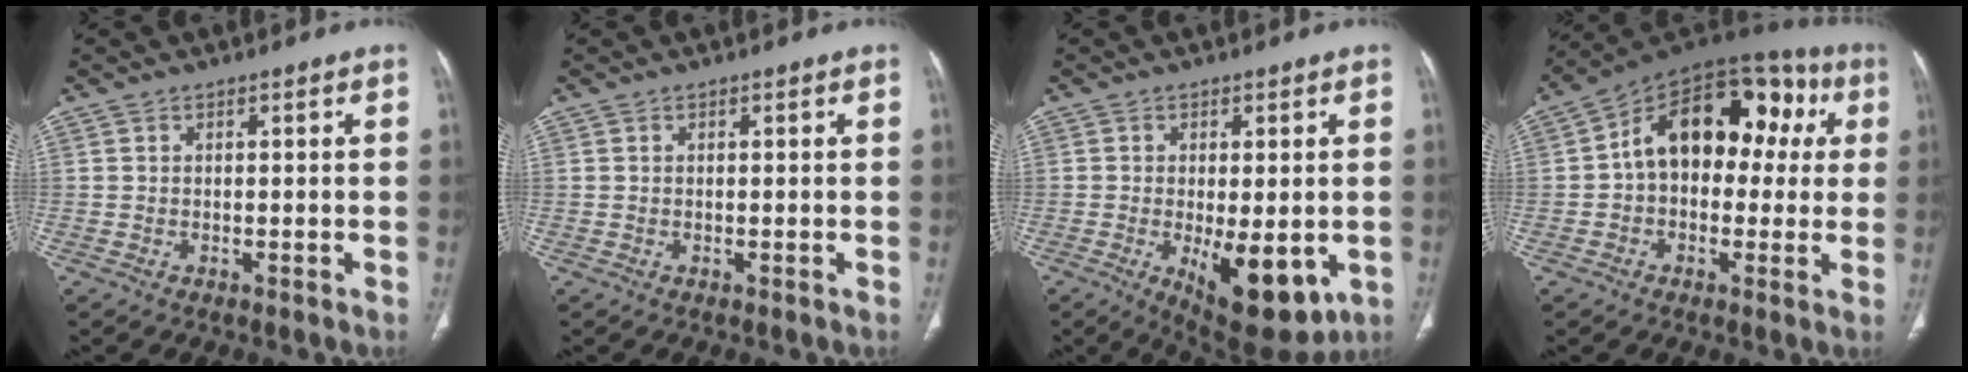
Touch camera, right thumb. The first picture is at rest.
{"total": 0.0}
{"total": 13.0, "force": [-3.5, 5.6, 11.2], "torque": [-0.148, -0.020, -0.035]}
{"total": 20.1, "force": [3.1, 13.0, 15.0], "torque": [-0.177, 0.051, 0.033]}